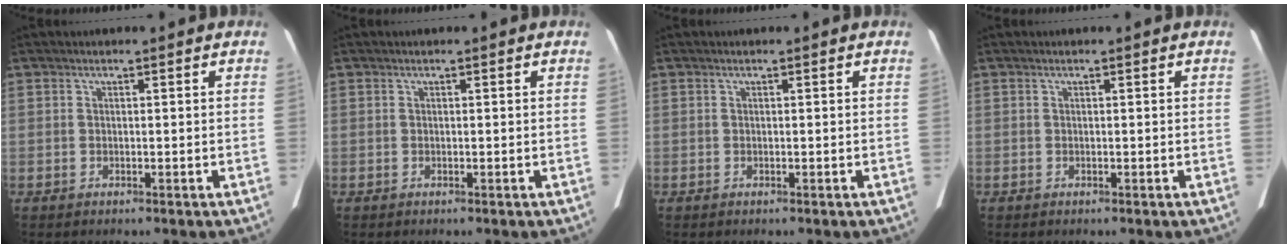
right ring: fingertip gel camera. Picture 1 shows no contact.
{"total": 0.0}
{"total": 0.0}
{"total": 0.0}